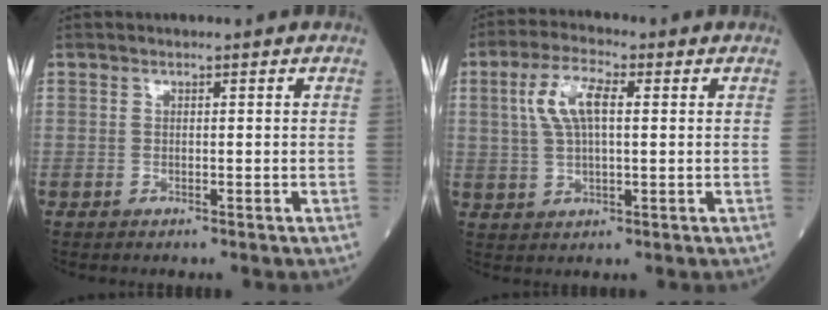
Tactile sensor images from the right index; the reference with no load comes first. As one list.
[{"total": 7.2, "force": [1.8, 2.4, 6.6], "torque": [-0.142, 0.014, 0.037]}]